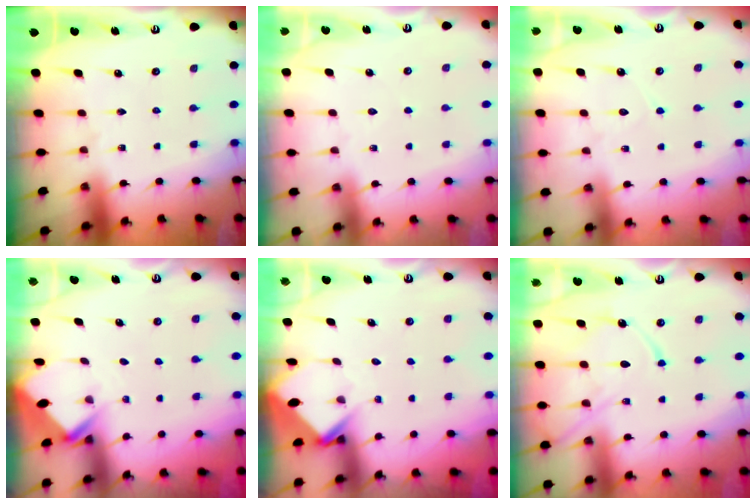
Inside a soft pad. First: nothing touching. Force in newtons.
{"total": 2.3, "press": 2.3, "slide": 0.3}
{"total": 6.2, "press": 6.2, "slide": 0.5}
{"total": 2.7, "press": 2.7, "slide": 0.2}
{"total": 3.9, "press": 3.9, "slide": 0.3}
{"total": 11.9, "press": 11.9, "slide": 1.0}